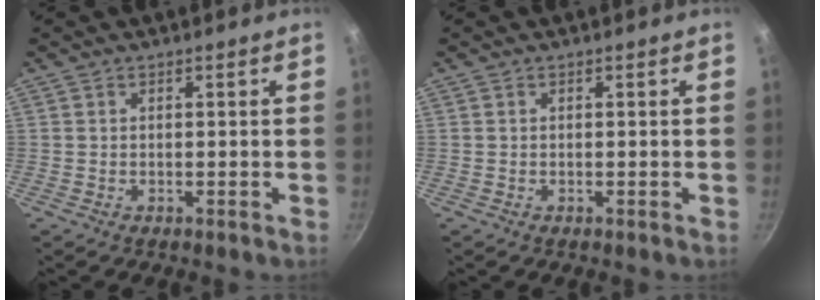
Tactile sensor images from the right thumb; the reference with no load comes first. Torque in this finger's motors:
{"motor_torque": [0.00, 0.00, 0.00, 0.00, 0.02]}